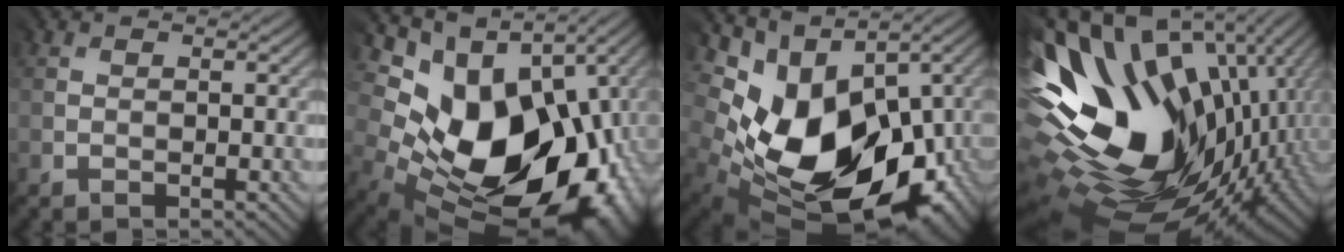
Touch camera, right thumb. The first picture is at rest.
{"total": 17.5, "force": [-0.6, 12.6, 12.1], "torque": [-0.170, -0.039, 0.032]}
{"total": 14.9, "force": [-0.2, 10.6, 10.4], "torque": [-0.165, -0.032, 0.032]}
{"total": 18.8, "force": [-0.5, 12.9, 13.6], "torque": [-0.278, -0.068, 0.031]}